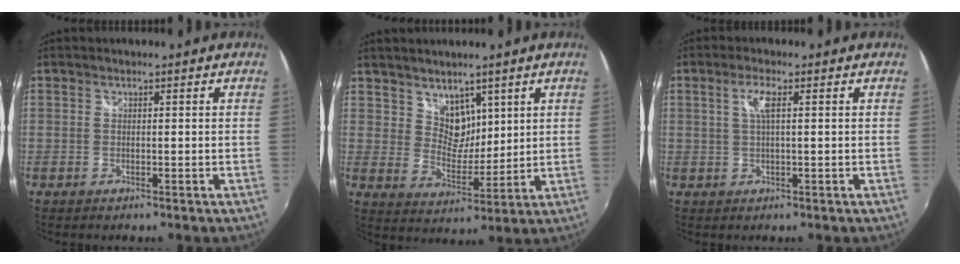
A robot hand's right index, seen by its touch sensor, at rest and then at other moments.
{"total": 6.5, "force": [4.3, 4.5, 2.0], "torque": [-0.021, 0.001, 0.085]}
{"total": 3.0, "force": [0.8, 0.2, 2.8], "torque": [-0.056, 0.002, 0.014]}